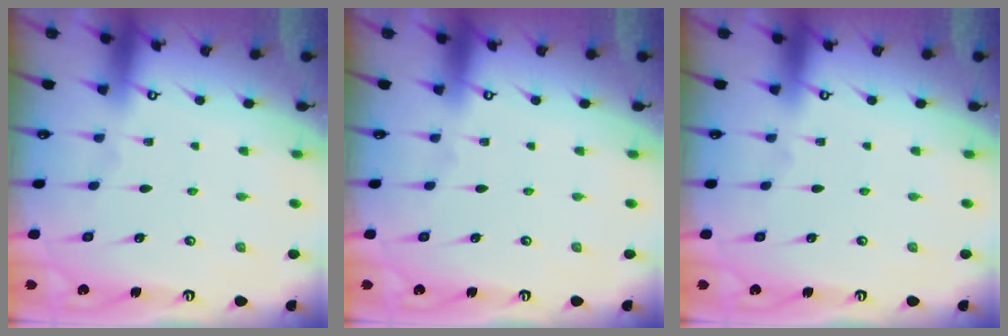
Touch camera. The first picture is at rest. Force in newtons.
{"total": 0.0}
{"total": 0.0}